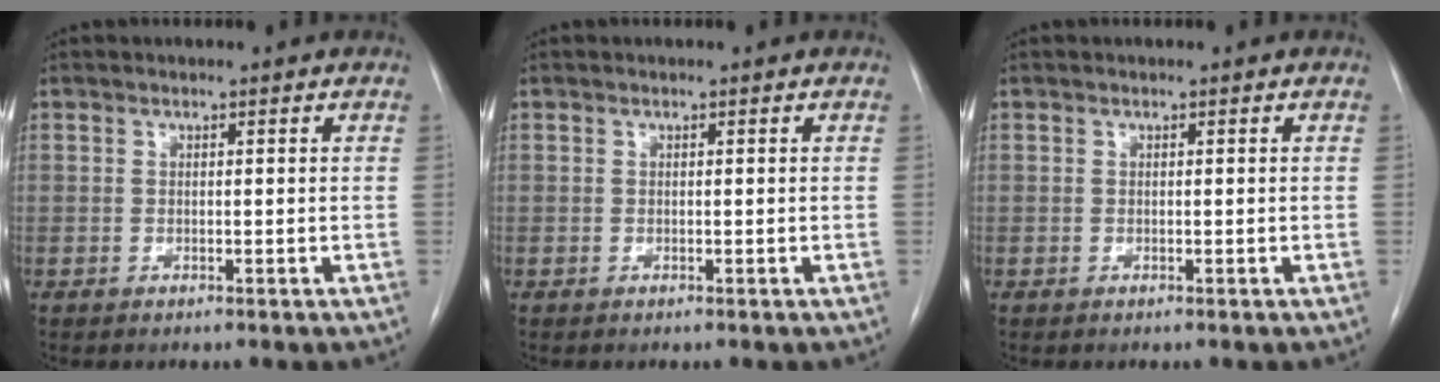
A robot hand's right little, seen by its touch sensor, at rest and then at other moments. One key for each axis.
{"total": 0.0}
{"total": 0.0}